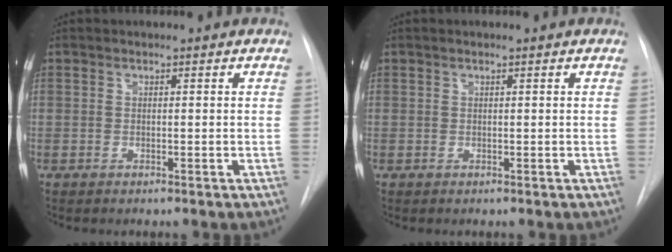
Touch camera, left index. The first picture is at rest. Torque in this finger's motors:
{"motor_torque": [0.10, -0.02, 0.05, 0.00]}